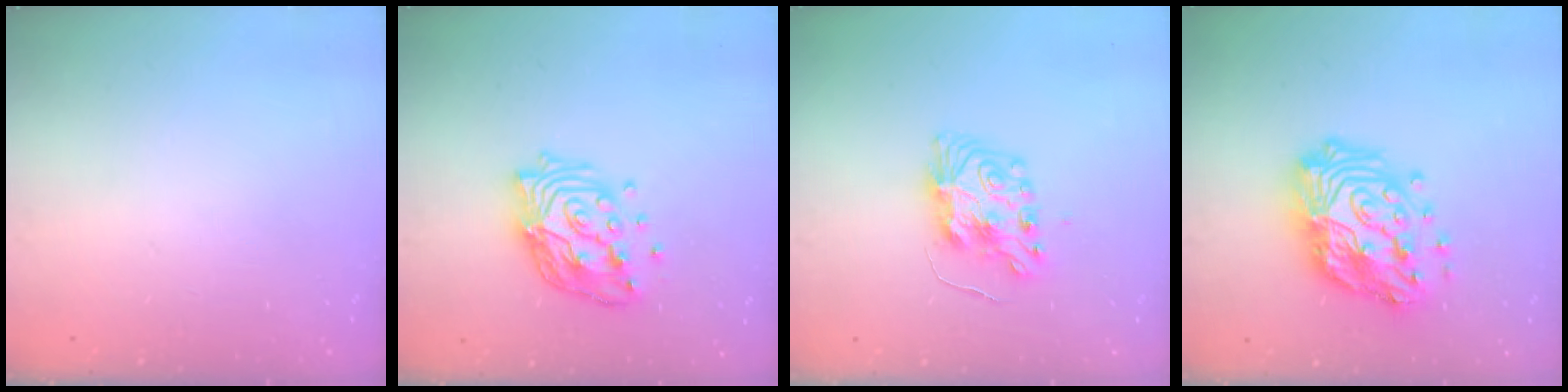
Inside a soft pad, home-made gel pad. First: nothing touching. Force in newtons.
{"total": 15.6, "press": 15.6, "slide": 1.3}
{"total": 9.0, "press": 9.0, "slide": 0.9}
{"total": 20.7, "press": 20.7, "slide": 1.9}